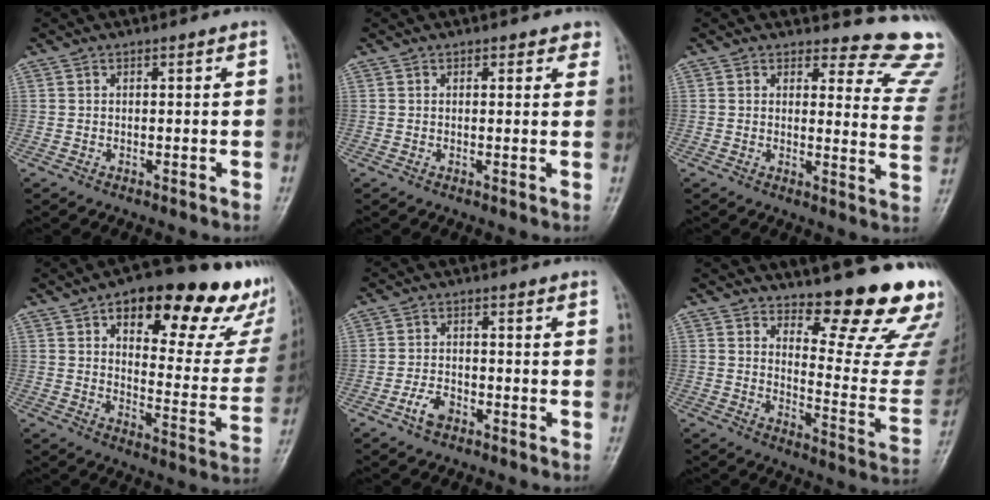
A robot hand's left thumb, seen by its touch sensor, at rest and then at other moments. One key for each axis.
{"total": 2.5, "fx": 1.6, "fy": 1.4, "fz": 1.2, "tx": 0.011, "ty": -0.005, "tz": 0.014}
{"total": 13.5, "fx": 12.8, "fy": 3.8, "fz": 1.9, "tx": 0.028, "ty": -0.141, "tz": 0.105}
{"total": 27.6, "fx": 15.5, "fy": 11.5, "fz": 19.7, "tx": -0.213, "ty": -0.039, "tz": 0.208}
{"total": 3.8, "fx": -2.2, "fy": 2.2, "fz": 2.2, "tx": -0.038, "ty": 0.016, "tz": -0.042}
{"total": 16.6, "fx": 14.6, "fy": 2.8, "fz": 7.5, "tx": -0.060, "ty": -0.171, "tz": 0.188}